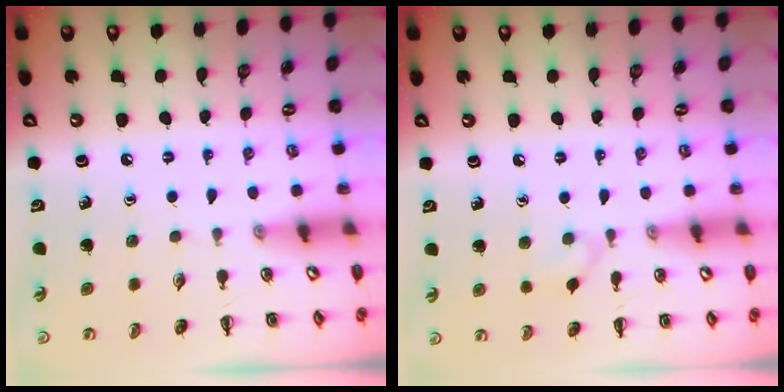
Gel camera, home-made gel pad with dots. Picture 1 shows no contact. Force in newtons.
{"total": 5.0, "press": 4.6, "slide": 1.9}